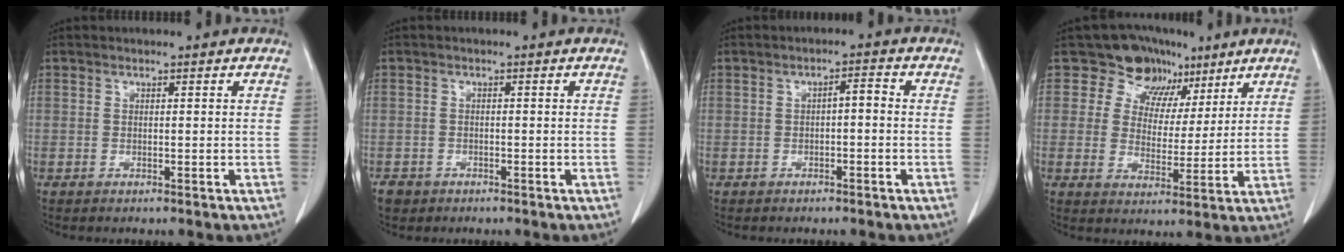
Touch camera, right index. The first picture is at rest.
{"total": 3.4, "force": [-2.0, 2.7, 0.5], "torque": [-0.013, 0.003, -0.033]}
{"total": 2.7, "force": [-0.2, 1.1, 2.4], "torque": [-0.045, 0.017, 0.000]}
{"total": 10.0, "force": [5.8, 7.6, 2.6], "torque": [-0.029, 0.031, 0.096]}